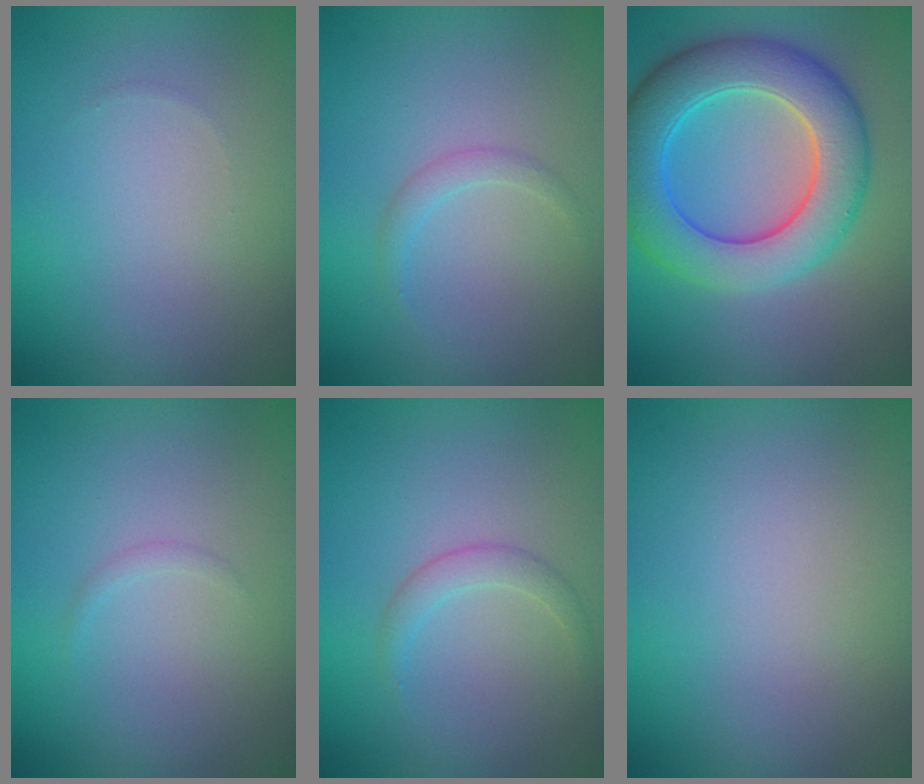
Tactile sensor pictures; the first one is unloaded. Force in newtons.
{"total": 1.1, "press": 1.1, "slide": 0.1}
{"total": 8.3, "press": 8.3, "slide": 0.4}
{"total": 0.5, "press": 0.5, "slide": 0.0}
{"total": 1.4, "press": 1.4, "slide": 0.1}
{"total": 0.0}